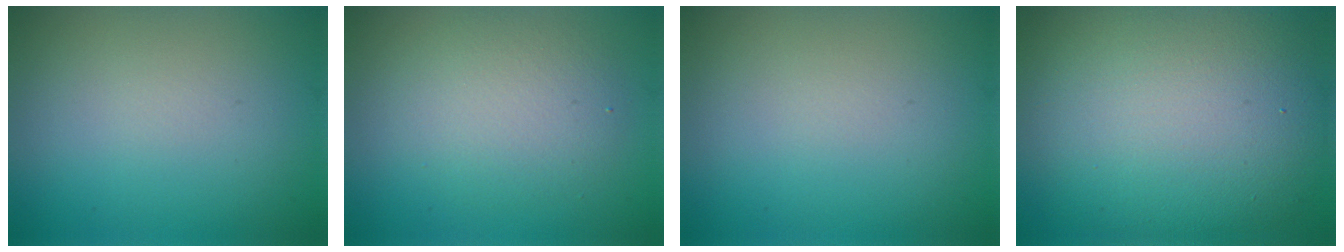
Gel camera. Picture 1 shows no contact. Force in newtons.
{"total": 3.8, "press": 3.8, "slide": 0.3}
{"total": 0.0}
{"total": 13.9, "press": 13.9, "slide": 0.8}